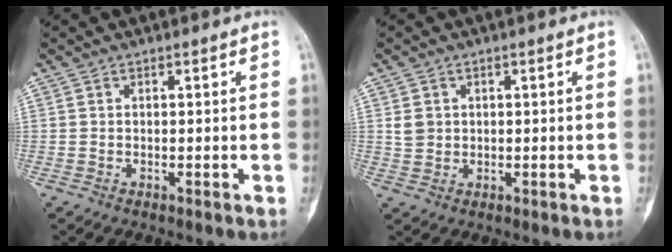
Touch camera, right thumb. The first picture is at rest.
{"total": 2.7, "force": [0.6, 2.4, 1.1], "torque": [-0.010, 0.001, 0.016]}